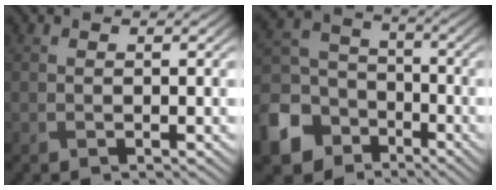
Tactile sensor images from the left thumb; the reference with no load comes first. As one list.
[{"total": 12.3, "force": [-6.3, 9.6, 4.6], "torque": [-0.167, -0.040, -0.125]}]